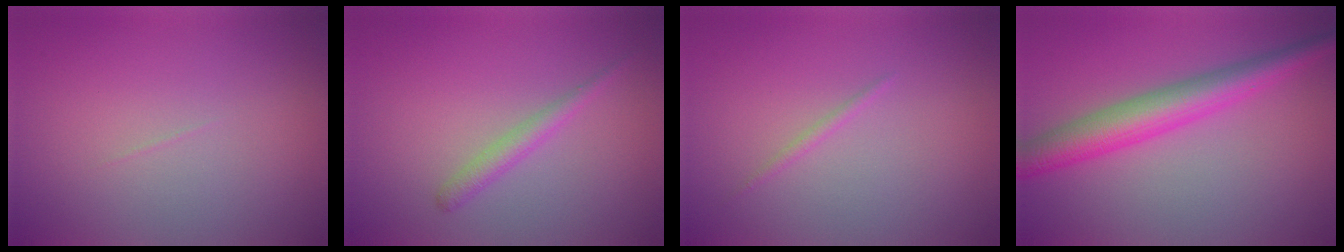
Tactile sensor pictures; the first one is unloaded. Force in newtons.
{"total": 1.6, "press": 1.6, "slide": 0.0}
{"total": 0.6, "press": 0.6, "slide": 0.0}
{"total": 5.2, "press": 5.2, "slide": 0.1}